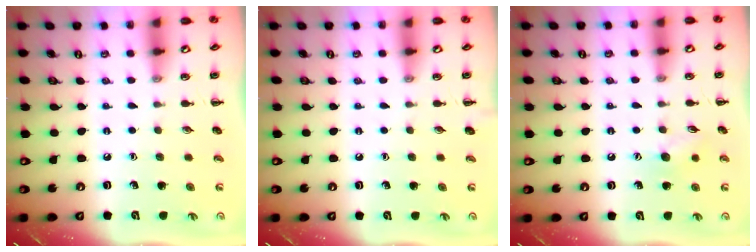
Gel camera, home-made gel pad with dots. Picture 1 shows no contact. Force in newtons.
{"total": 0.0}
{"total": 6.5, "press": 6.5, "slide": 0.7}